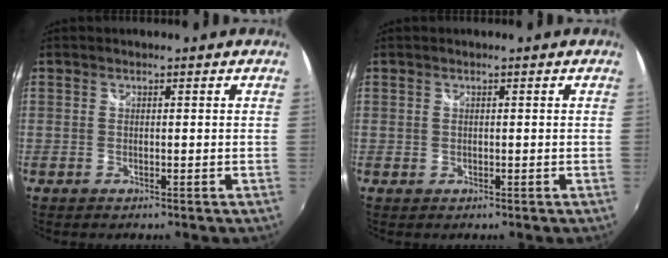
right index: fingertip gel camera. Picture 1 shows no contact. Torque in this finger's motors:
{"motor_torque": [0.10, 0.09, 0.02, 0.00]}